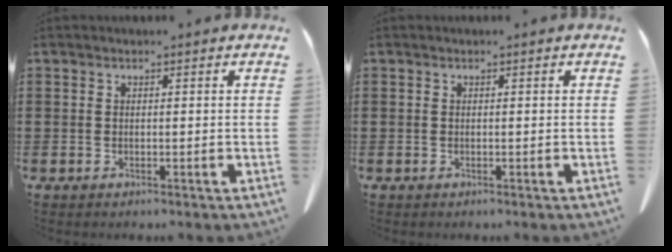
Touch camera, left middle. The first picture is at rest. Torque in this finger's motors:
{"motor_torque": [-1.64, -0.50, -0.02, -0.01]}